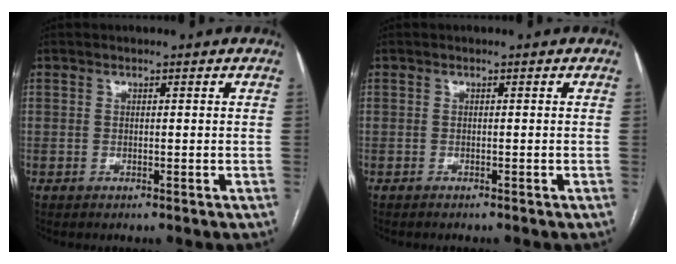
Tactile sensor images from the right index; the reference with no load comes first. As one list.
[{"total": 1.3, "force": [-1.2, 0.1, 0.5], "torque": [-0.006, -0.001, -0.013]}]